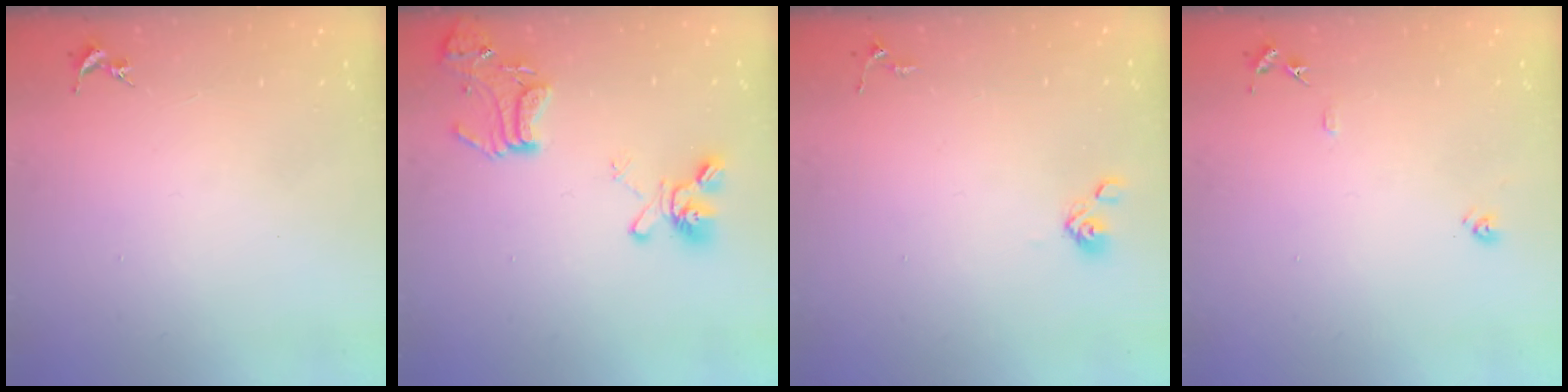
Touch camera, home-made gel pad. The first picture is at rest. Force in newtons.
{"total": 15.8, "press": 15.7, "slide": 1.9}
{"total": 3.9, "press": 3.6, "slide": 1.5}
{"total": 8.3, "press": 8.3, "slide": 0.7}